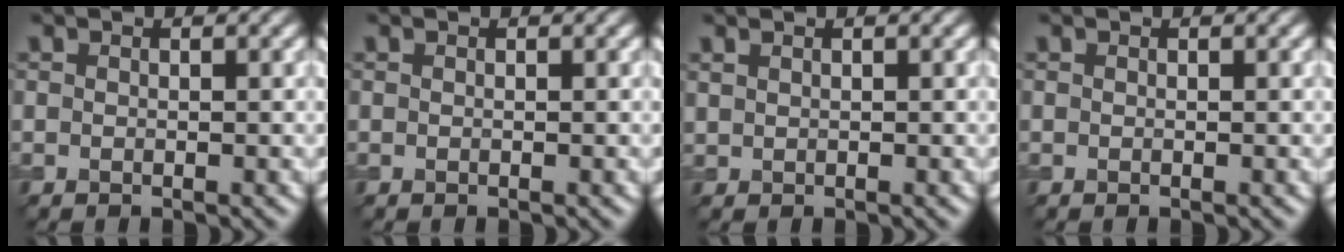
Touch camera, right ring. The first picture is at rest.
{"total": 0.0}
{"total": 0.5, "force": [0.5, 0.2, 0.1], "torque": [-0.005, 0.001, 0.014]}
{"total": 0.0}